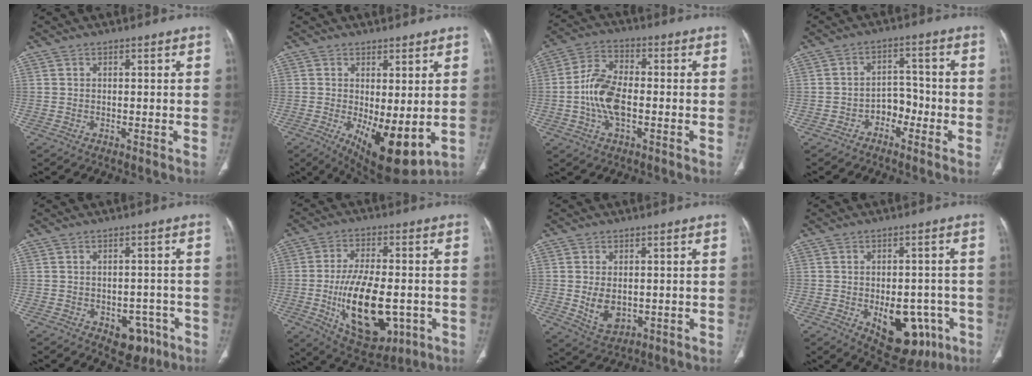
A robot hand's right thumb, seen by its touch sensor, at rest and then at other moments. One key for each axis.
{"total": 11.3, "fx": -1.6, "fy": 4.4, "fz": 10.2, "tx": -0.152, "ty": -0.025, "tz": -0.006}
{"total": 10.2, "fx": -1.8, "fy": 5.4, "fz": 8.5, "tx": -0.173, "ty": 0.023, "tz": -0.040}
{"total": 4.9, "fx": -2.7, "fy": 3.5, "fz": 2.2, "tx": -0.006, "ty": 0.035, "tz": -0.050}
{"total": 6.7, "fx": -3.3, "fy": 4.5, "fz": 3.8, "tx": -0.019, "ty": 0.022, "tz": -0.034}
{"total": 18.8, "fx": -4.2, "fy": 9.5, "fz": 15.7, "tx": -0.246, "ty": 0.004, "tz": -0.049}
{"total": 6.5, "fx": -0.5, "fy": 4.5, "fz": 4.7, "tx": -0.070, "ty": -0.009, "tz": 0.007}
{"total": 14.1, "fx": -5.1, "fy": 8.3, "fz": 10.3, "tx": -0.103, "ty": 0.020, "tz": -0.053}